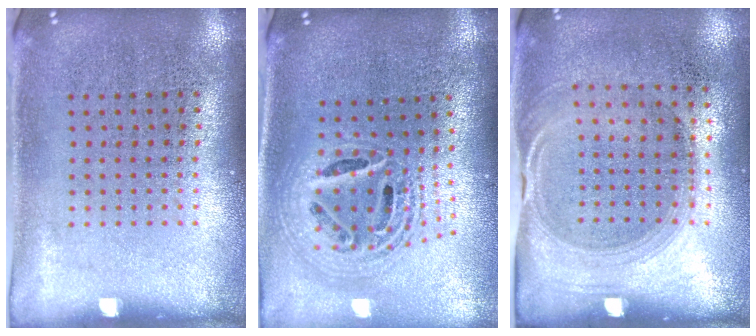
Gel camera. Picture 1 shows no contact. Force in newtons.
{"total": 2.3, "press": 1.8, "slide": 1.4}
{"total": 1.5, "press": 1.3, "slide": 0.8}